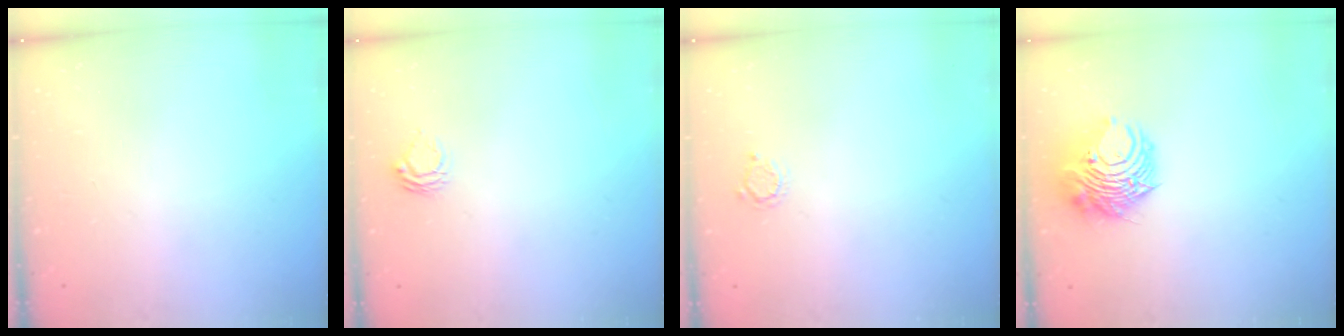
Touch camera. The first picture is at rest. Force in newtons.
{"total": 5.6, "press": 5.6, "slide": 0.5}
{"total": 2.6, "press": 2.6, "slide": 0.4}
{"total": 9.8, "press": 9.7, "slide": 1.4}